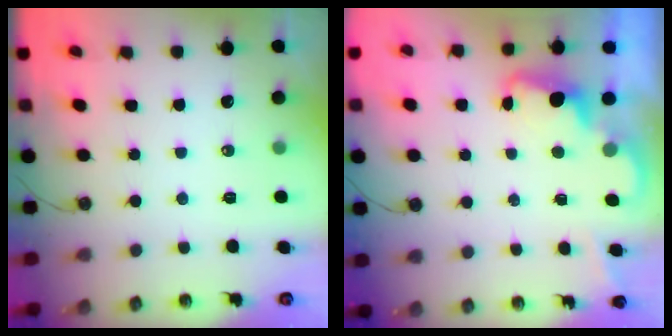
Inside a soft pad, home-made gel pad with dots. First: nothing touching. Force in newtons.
{"total": 2.4, "press": 2.3, "slide": 0.5}